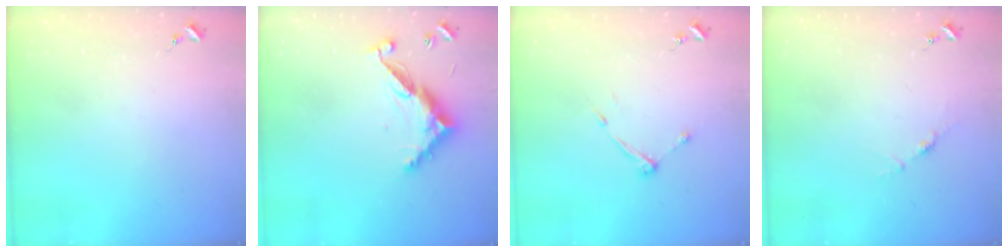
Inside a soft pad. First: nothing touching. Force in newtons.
{"total": 11.5, "press": 11.5, "slide": 0.4}
{"total": 5.1, "press": 5.1, "slide": 0.6}
{"total": 3.8, "press": 3.8, "slide": 0.5}